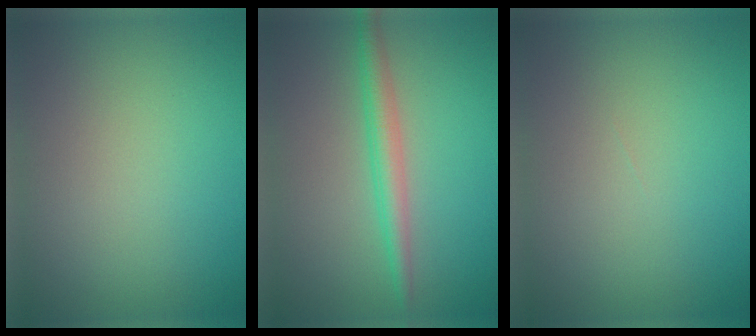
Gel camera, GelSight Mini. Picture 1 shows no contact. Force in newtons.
{"total": 2.7, "press": 2.7, "slide": 0.0}
{"total": 0.0}